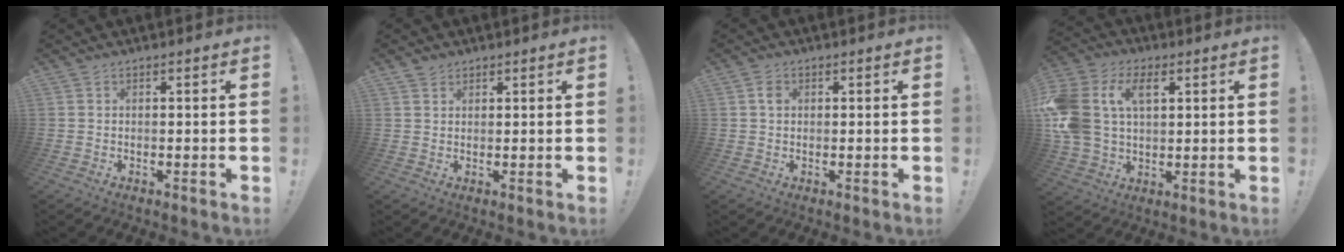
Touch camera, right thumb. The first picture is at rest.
{"total": 2.0, "force": [1.6, 1.2, 0.2], "torque": [0.002, -0.007, 0.029]}
{"total": 1.8, "force": [0.3, 1.4, 1.1], "torque": [-0.008, -0.001, 0.003]}
{"total": 17.0, "force": [5.2, 11.9, 11.0], "torque": [-0.240, -0.016, 0.094]}